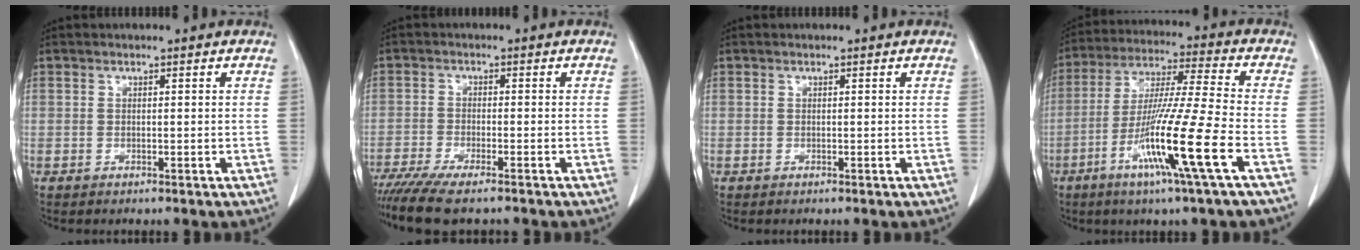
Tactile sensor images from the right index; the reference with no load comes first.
{"total": 9.7, "force": [-7.9, 1.2, 5.5], "torque": [-0.086, -0.020, -0.126]}
{"total": 0.0}
{"total": 15.2, "force": [-6.1, -1.8, 13.8], "torque": [-0.267, -0.025, -0.117]}